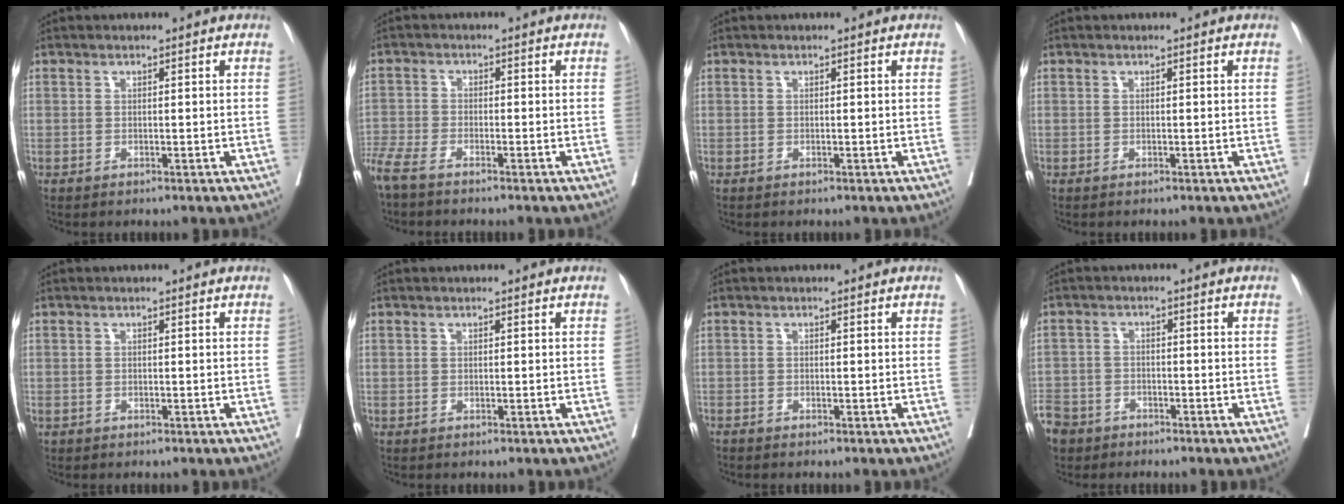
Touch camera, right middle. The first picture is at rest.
{"total": 5.4, "force": [-4.7, 0.5, 2.7], "torque": [-0.056, -0.007, -0.092]}
{"total": 0.0}
{"total": 0.0}
{"total": 0.8, "force": [-0.5, 0.6, 0.2], "torque": [-0.007, 0.003, -0.008]}
{"total": 0.0}
{"total": 0.6, "force": [-0.6, -0.1, 0.1], "torque": [0.000, 0.000, -0.016]}
{"total": 8.9, "force": [-6.1, 6.1, 1.8], "torque": [-0.069, -0.004, -0.114]}